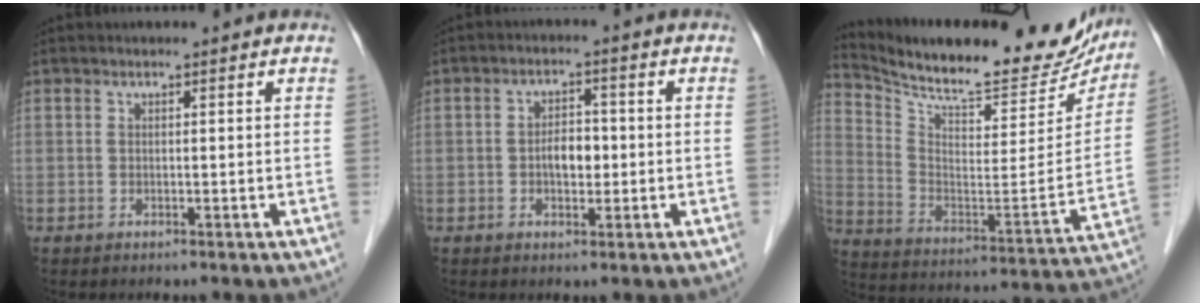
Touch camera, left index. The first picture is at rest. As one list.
[{"total": 3.7, "force": [-0.7, 2.1, 3.0], "torque": [-0.053, 0.007, -0.010]}, {"total": 25.8, "force": [23.1, 6.1, 9.9], "torque": [-0.162, -0.048, 0.324]}]